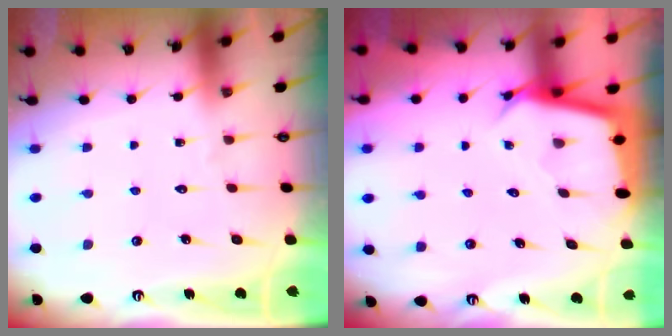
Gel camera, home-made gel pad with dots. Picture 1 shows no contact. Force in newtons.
{"total": 2.8, "press": 2.8, "slide": 0.0}